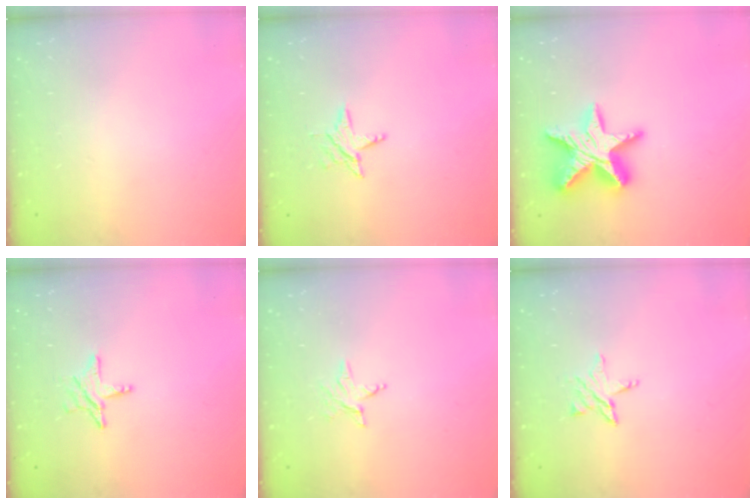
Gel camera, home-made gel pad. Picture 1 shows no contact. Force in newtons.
{"total": 4.5, "press": 4.5, "slide": 0.5}
{"total": 16.7, "press": 16.7, "slide": 1.1}
{"total": 5.4, "press": 5.4, "slide": 0.4}
{"total": 2.4, "press": 2.4, "slide": 0.3}
{"total": 5.6, "press": 5.6, "slide": 0.5}